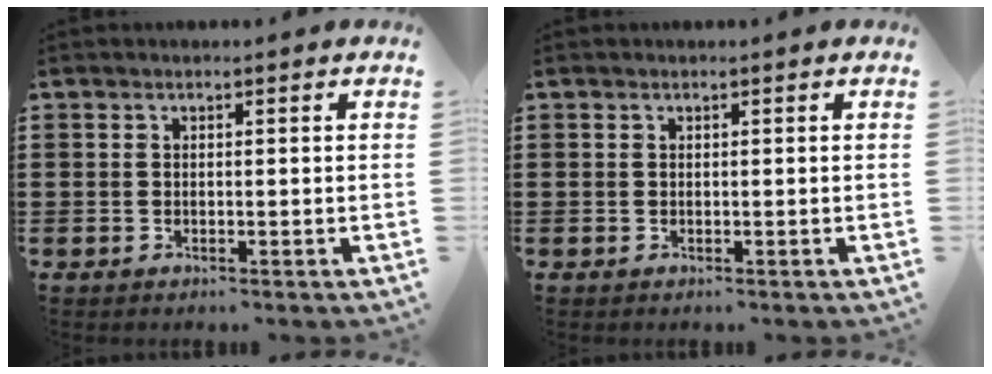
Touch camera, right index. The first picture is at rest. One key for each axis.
{"total": 0.0}